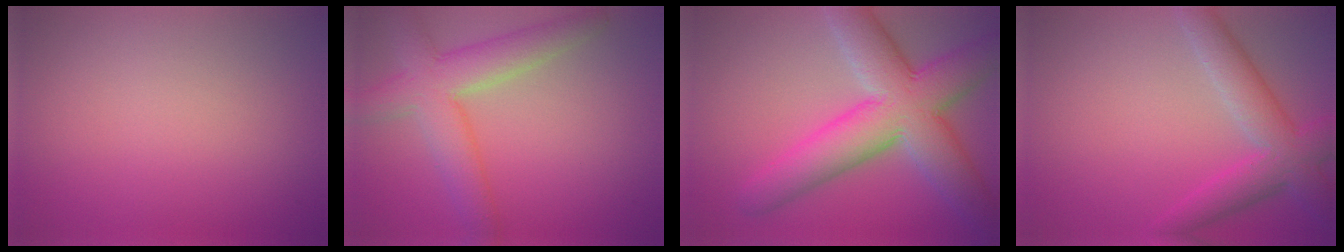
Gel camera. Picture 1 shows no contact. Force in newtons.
{"total": 6.1, "press": 6.0, "slide": 0.6}
{"total": 10.2, "press": 10.1, "slide": 0.6}
{"total": 5.2, "press": 5.2, "slide": 0.3}